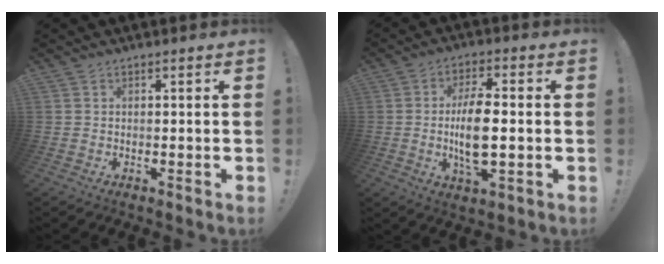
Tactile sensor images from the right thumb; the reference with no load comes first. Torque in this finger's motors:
{"motor_torque": [1.25, 1.31, 1.09, -0.01, 0.49]}